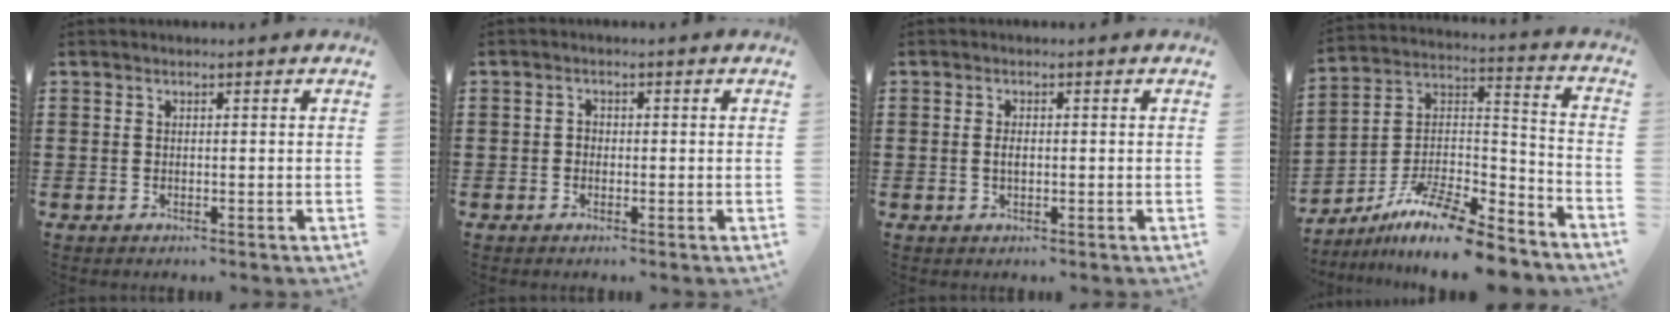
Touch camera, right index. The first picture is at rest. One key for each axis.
{"total": 1.0, "fx": -0.5, "fy": 0.8, "fz": 0.4, "tx": -0.010, "ty": 0.000, "tz": -0.011}
{"total": 1.5, "fx": -0.1, "fy": 0.7, "fz": 1.3, "tx": -0.026, "ty": 0.003, "tz": -0.002}
{"total": 11.8, "fx": -9.4, "fy": 2.7, "fz": 6.5, "tx": -0.119, "ty": 0.023, "tz": -0.183}